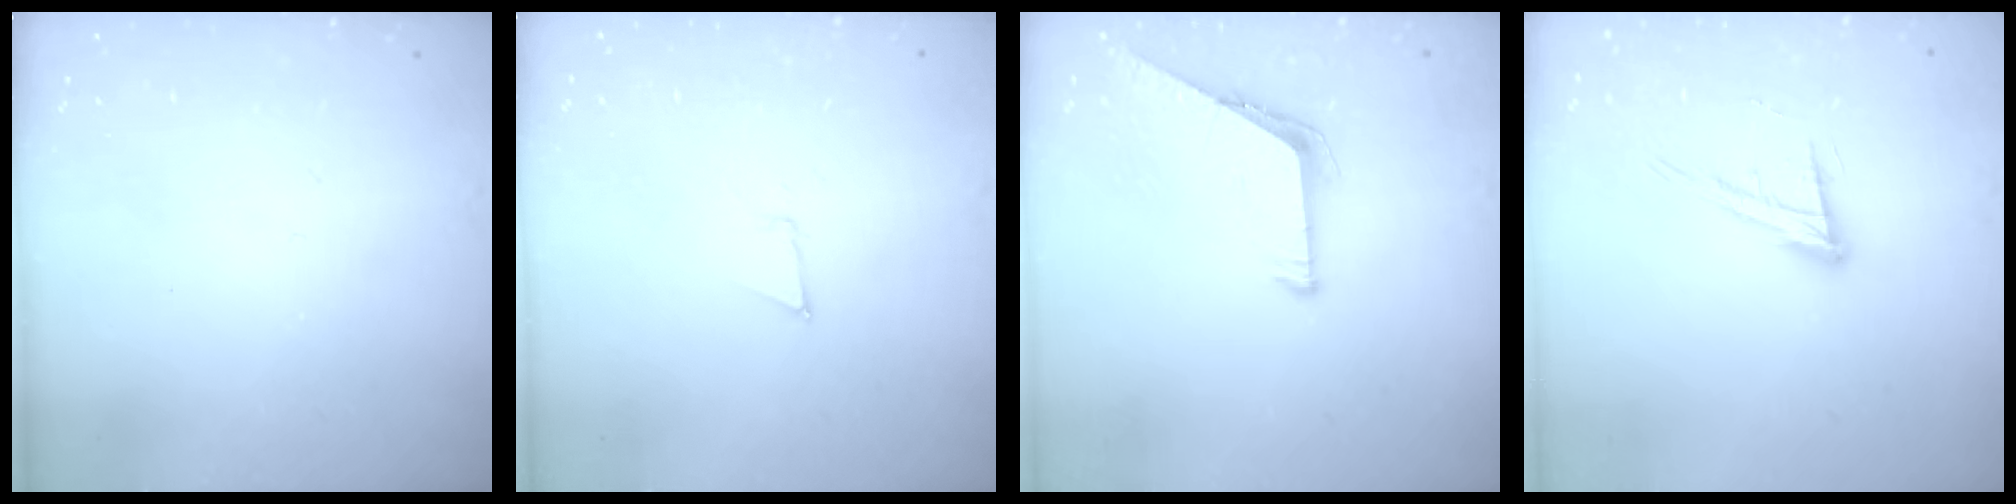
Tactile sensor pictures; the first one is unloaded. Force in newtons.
{"total": 3.8, "press": 3.7, "slide": 0.6}
{"total": 6.5, "press": 6.4, "slide": 0.5}
{"total": 13.2, "press": 12.7, "slide": 3.4}